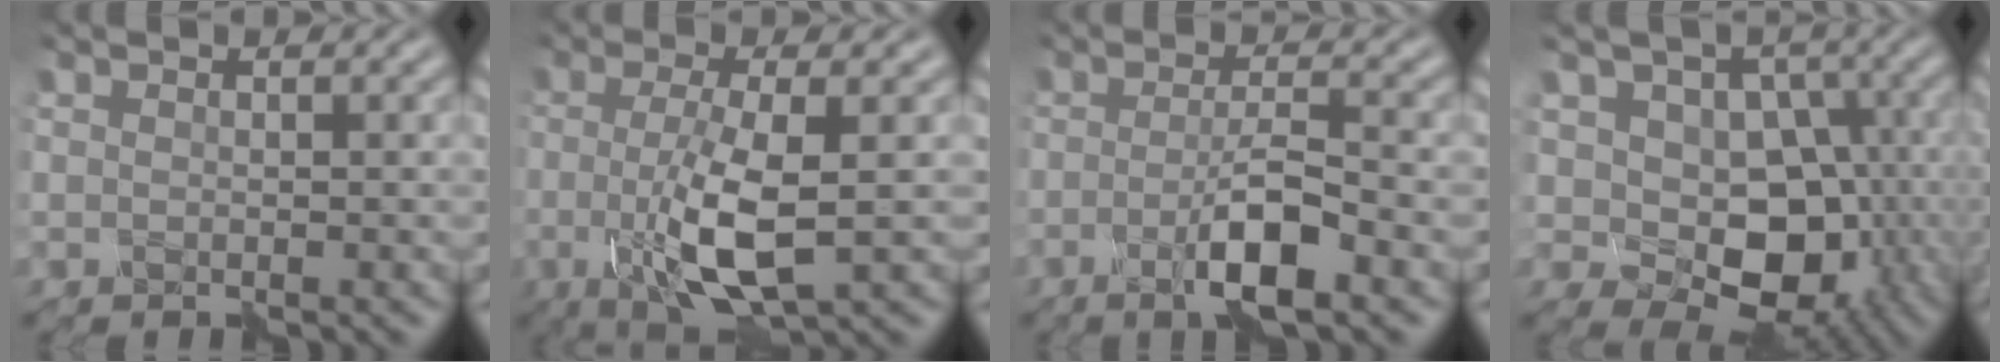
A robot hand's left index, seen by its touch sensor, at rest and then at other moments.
{"total": 6.2, "force": [-1.2, 1.6, 5.9], "torque": [-0.111, -0.009, -0.023]}
{"total": 4.5, "force": [-2.0, 0.7, 4.0], "torque": [-0.066, 0.000, -0.040]}
{"total": 6.9, "force": [-1.9, 5.3, 4.0], "torque": [-0.047, -0.005, -0.039]}